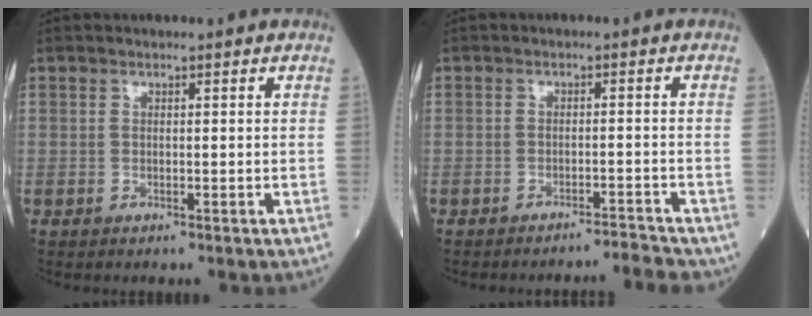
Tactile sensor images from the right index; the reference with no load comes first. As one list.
[{"total": 3.1, "force": [-3.0, -0.6, 0.1], "torque": [0.007, -0.007, -0.041]}]